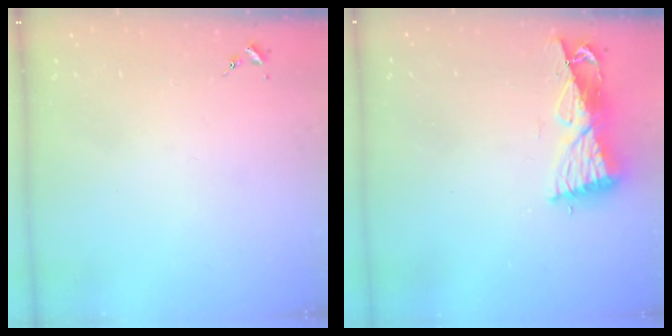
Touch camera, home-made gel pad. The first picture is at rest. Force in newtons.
{"total": 9.3, "press": 9.3, "slide": 1.0}